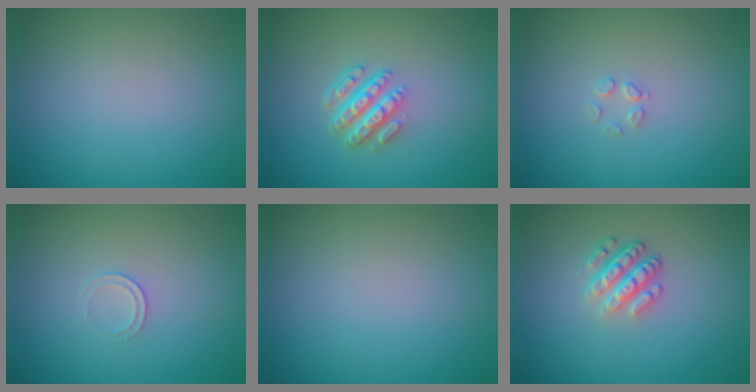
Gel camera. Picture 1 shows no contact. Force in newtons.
{"total": 4.3, "press": 3.0, "slide": 3.0}
{"total": 1.0, "press": 1.0, "slide": 0.1}
{"total": 0.7, "press": 0.3, "slide": 0.6}
{"total": 0.0}
{"total": 3.6, "press": 2.6, "slide": 2.5}